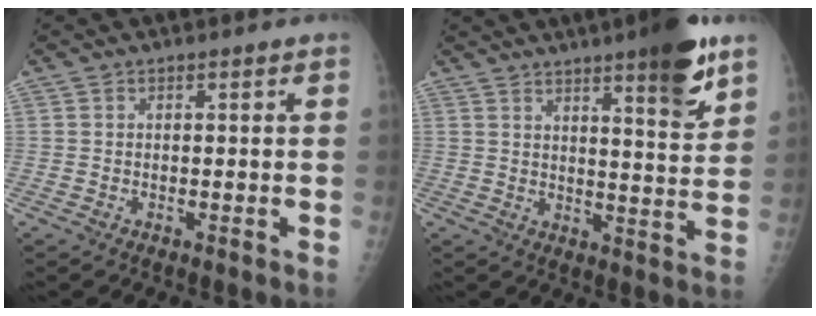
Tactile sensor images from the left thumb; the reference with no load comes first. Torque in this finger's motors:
{"motor_torque": [3.33, 1.68, 1.06, -0.79, 0.26]}